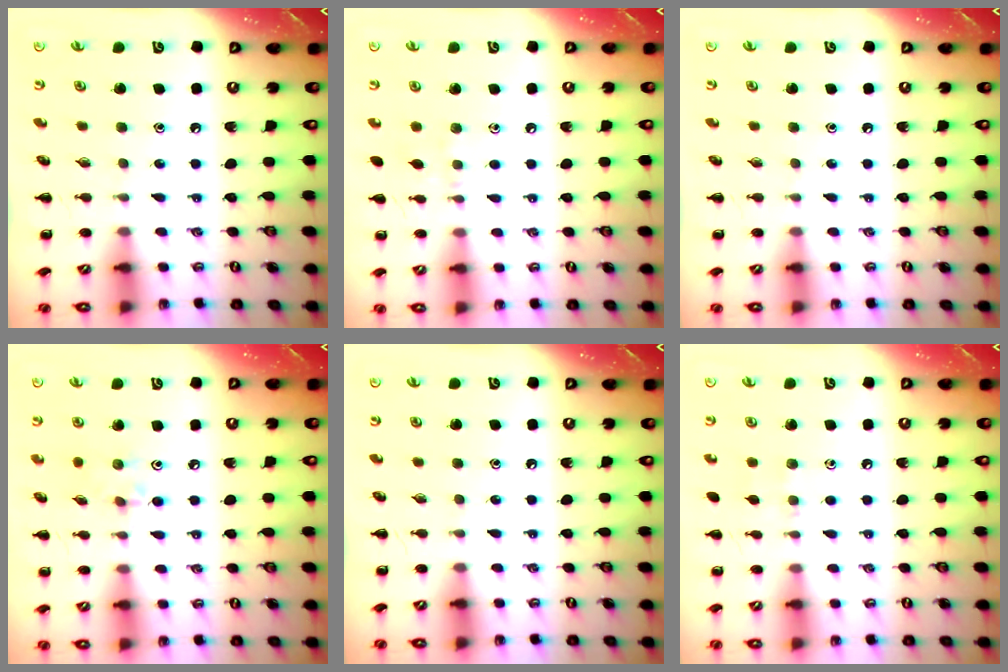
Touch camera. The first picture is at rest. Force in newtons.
{"total": 5.3, "press": 5.0, "slide": 1.7}
{"total": 0.0}
{"total": 2.9, "press": 2.9, "slide": 0.5}
{"total": 0.0}
{"total": 6.2, "press": 5.9, "slide": 2.1}